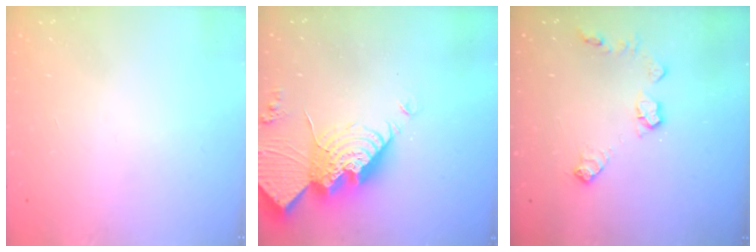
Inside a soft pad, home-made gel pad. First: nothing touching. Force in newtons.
{"total": 18.0, "press": 17.9, "slide": 1.5}
{"total": 8.8, "press": 8.8, "slide": 0.3}